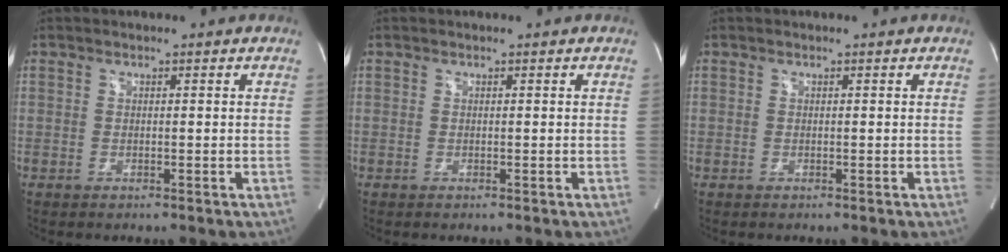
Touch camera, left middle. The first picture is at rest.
{"total": 0.0}
{"total": 0.0}